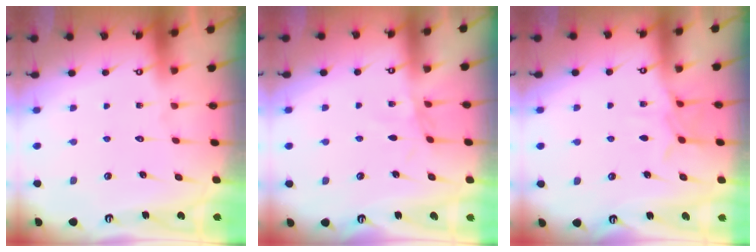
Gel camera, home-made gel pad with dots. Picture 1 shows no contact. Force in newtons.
{"total": 2.1, "press": 2.1, "slide": 0.5}
{"total": 7.9, "press": 7.8, "slide": 0.7}